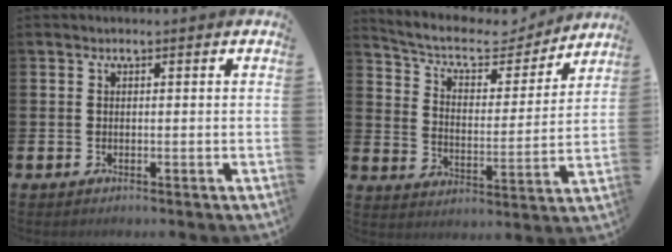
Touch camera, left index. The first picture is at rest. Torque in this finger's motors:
{"motor_torque": [0.99, -1.15, 0.47, 0.06]}